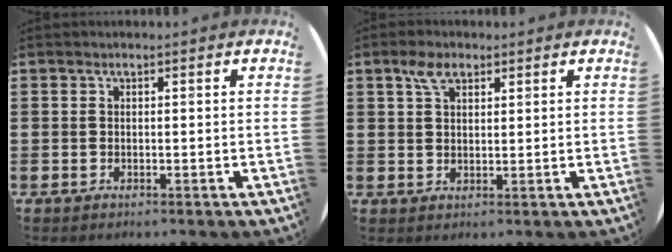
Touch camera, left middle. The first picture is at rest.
{"total": 3.6, "force": [2.4, 1.9, 2.0], "torque": [-0.037, 0.005, 0.041]}